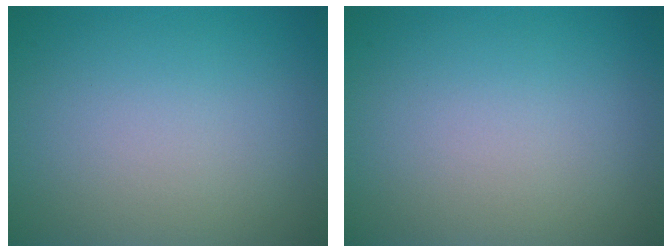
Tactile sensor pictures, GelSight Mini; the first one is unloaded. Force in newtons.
{"total": 0.0}